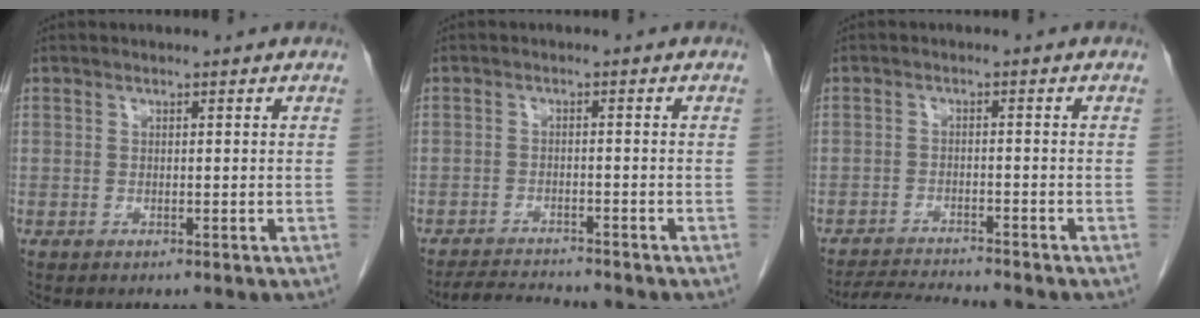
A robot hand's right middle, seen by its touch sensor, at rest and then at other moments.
{"total": 4.3, "force": [-4.2, -0.5, 0.4], "torque": [-0.007, -0.016, -0.073]}
{"total": 5.8, "force": [-5.6, -0.9, 1.1], "torque": [-0.017, -0.016, -0.096]}